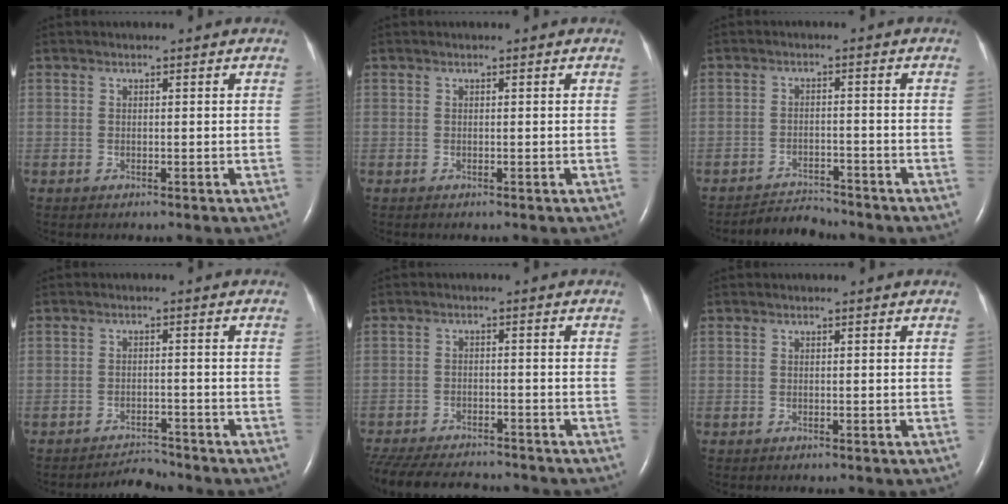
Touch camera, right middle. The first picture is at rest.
{"total": 0.0}
{"total": 3.7, "force": [-3.6, 0.1, -0.7], "torque": [0.007, -0.012, -0.059]}
{"total": 2.8, "force": [-2.7, -0.1, -0.5], "torque": [0.007, -0.013, -0.041]}
{"total": 17.3, "force": [-15.0, 5.1, 7.0], "torque": [-0.194, -0.029, -0.215]}
{"total": 0.0}